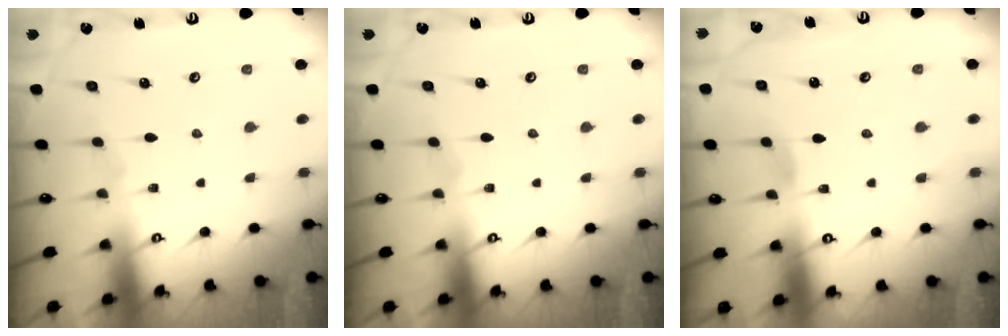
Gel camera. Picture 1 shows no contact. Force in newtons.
{"total": 0.0}
{"total": 2.6, "press": 2.6, "slide": 0.3}